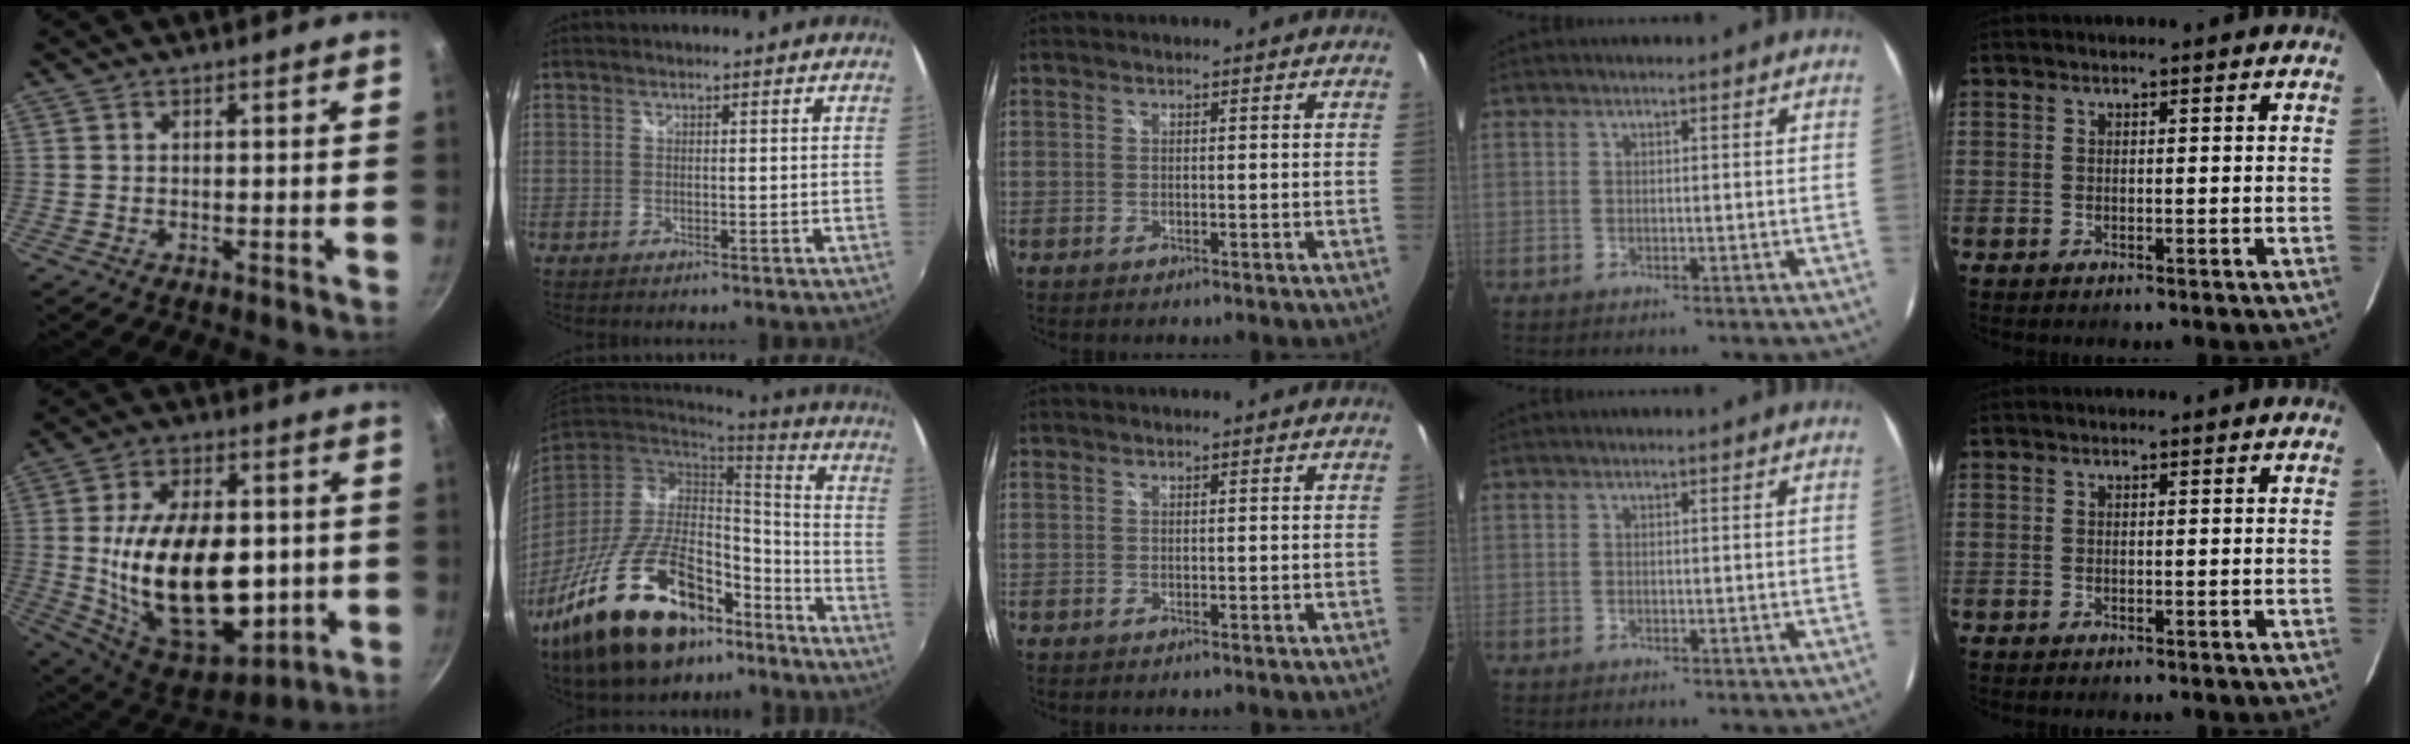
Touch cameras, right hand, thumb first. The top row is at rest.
{"thumb": {"total": 28.2, "force": [-1.5, 16.8, 22.6], "torque": [-0.359, 0.001, -0.006]}, "index": {"total": 27.2, "force": [-16.9, 13.4, 16.5], "torque": [-0.321, 0.002, -0.257]}}